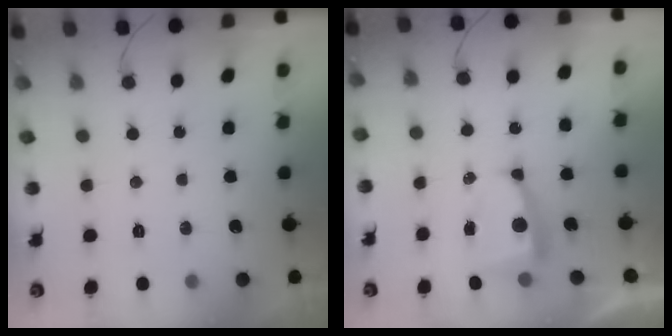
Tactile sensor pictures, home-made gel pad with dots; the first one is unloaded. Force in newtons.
{"total": 6.9, "press": 6.9, "slide": 0.3}